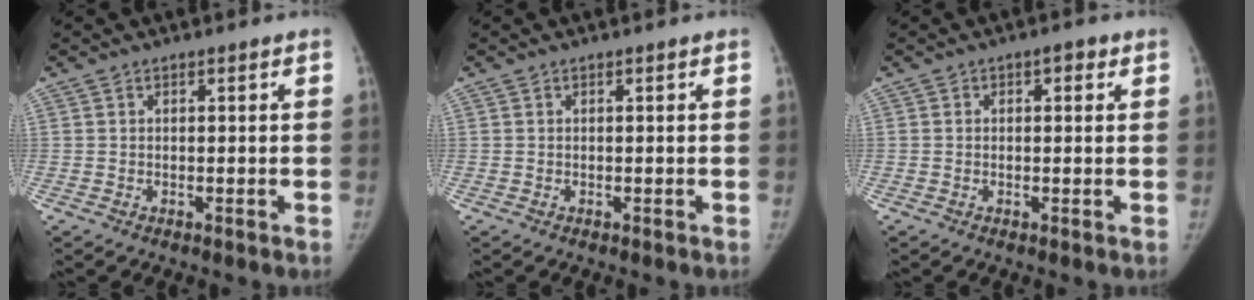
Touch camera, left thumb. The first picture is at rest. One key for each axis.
{"total": 0.0}
{"total": 2.2, "fx": 0.7, "fy": 1.3, "fz": 1.7, "tx": -0.009, "ty": 0.003, "tz": 0.003}